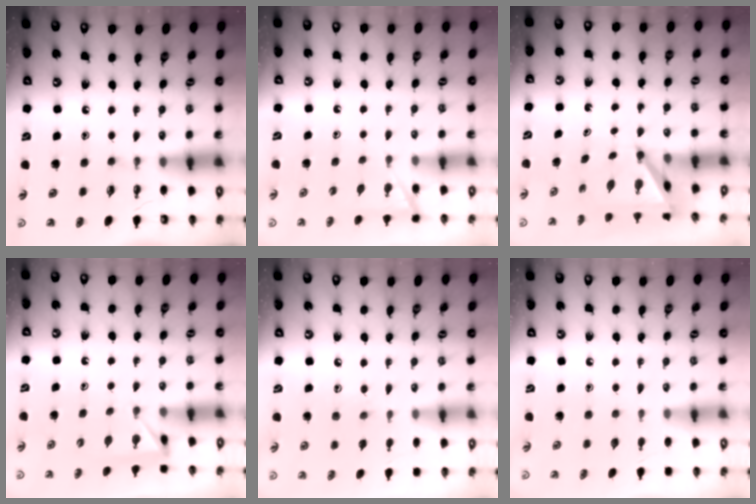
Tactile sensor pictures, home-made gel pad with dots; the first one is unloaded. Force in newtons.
{"total": 3.6, "press": 3.6, "slide": 0.3}
{"total": 5.5, "press": 5.5, "slide": 0.5}
{"total": 2.8, "press": 2.8, "slide": 0.5}
{"total": 5.2, "press": 5.2, "slide": 0.4}
{"total": 0.0}